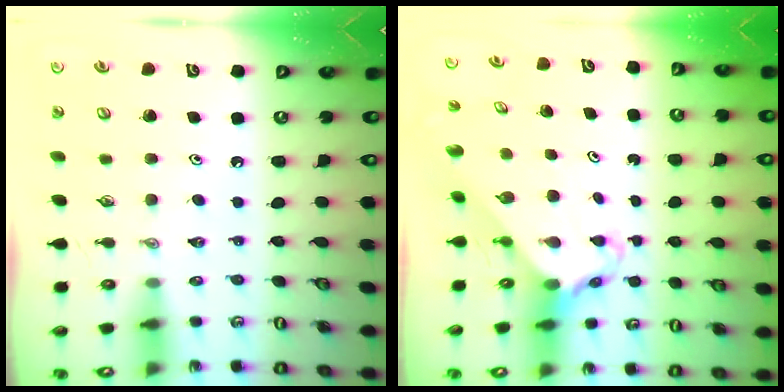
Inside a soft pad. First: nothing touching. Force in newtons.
{"total": 2.6, "press": 2.6, "slide": 0.2}